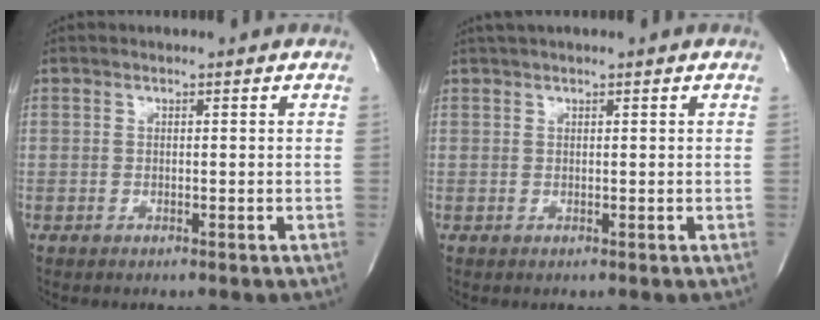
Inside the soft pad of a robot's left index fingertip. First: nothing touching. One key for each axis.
{"total": 2.1, "fx": 1.7, "fy": 0.2, "fz": 1.3, "tx": -0.021, "ty": 0.023, "tz": 0.029}